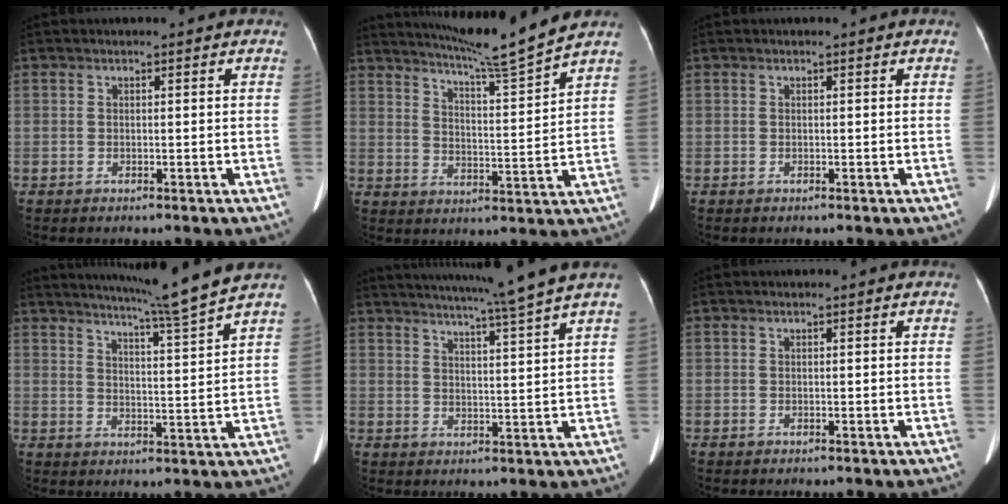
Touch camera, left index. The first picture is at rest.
{"total": 10.7, "force": [9.7, -2.5, 3.8], "torque": [-0.070, -0.030, 0.156]}
{"total": 0.0}
{"total": 9.9, "force": [8.7, -2.6, 4.0], "torque": [-0.069, -0.029, 0.129]}
{"total": 11.9, "force": [10.2, -2.7, 5.5], "torque": [-0.091, -0.025, 0.141]}
{"total": 0.0}